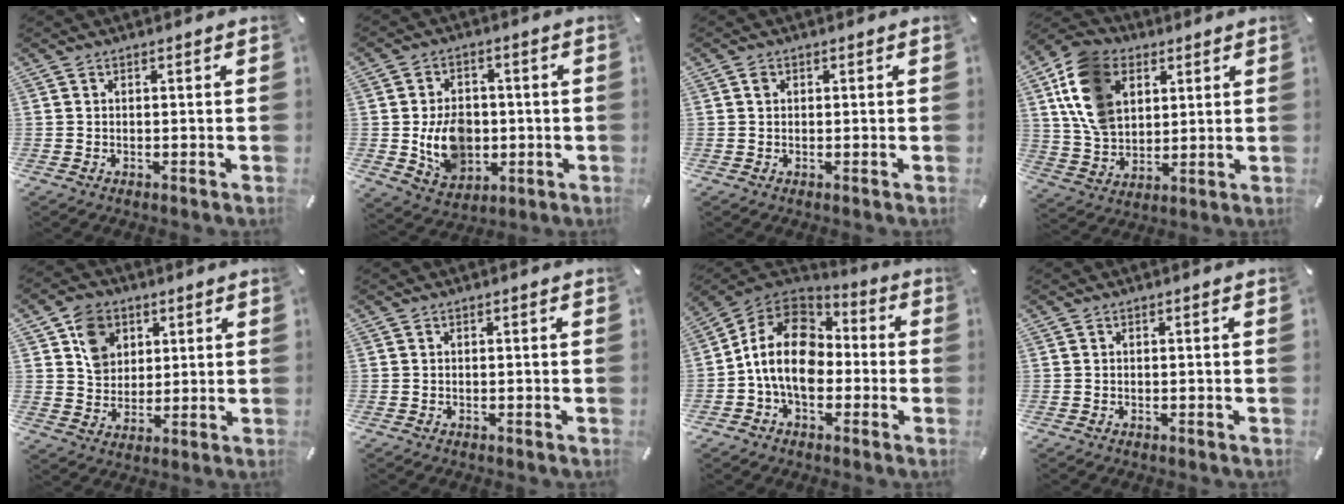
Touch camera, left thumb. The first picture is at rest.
{"total": 10.6, "force": [-0.8, 8.5, 6.3], "torque": [-0.126, 0.007, -0.012]}
{"total": 0.9, "force": [0.2, 0.8, 0.3], "torque": [0.002, 0.000, 0.002]}
{"total": 15.0, "force": [5.4, 11.2, 8.3], "torque": [-0.199, -0.004, 0.101]}
{"total": 8.9, "force": [3.7, 7.4, 3.1], "torque": [-0.046, -0.004, 0.069]}
{"total": 0.0}
{"total": 14.2, "force": [-1.8, 10.9, 9.0], "torque": [-0.179, 0.024, -0.033]}
{"total": 0.0}